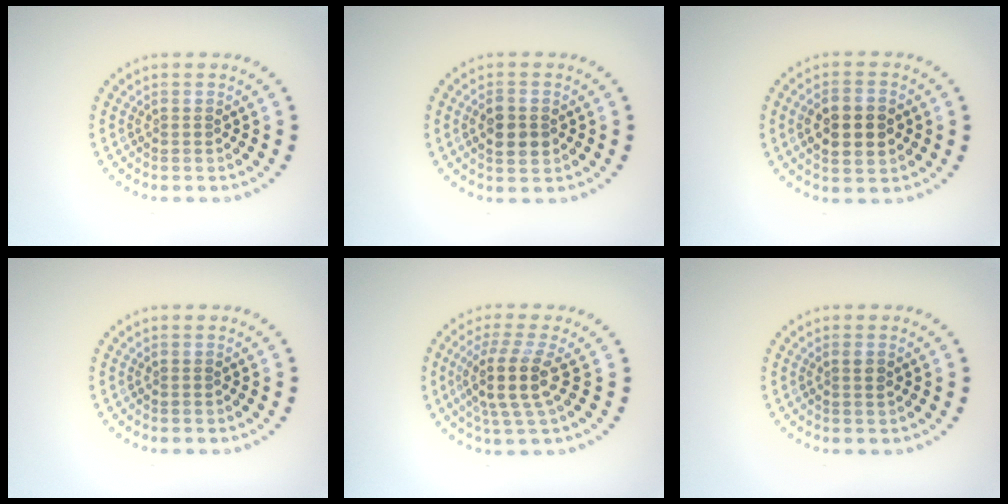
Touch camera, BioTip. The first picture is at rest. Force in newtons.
{"total": 2.6, "press": 2.6, "slide": 0.2}
{"total": 4.6, "press": 4.5, "slide": 0.4}
{"total": 0.0}
{"total": 4.2, "press": 3.2, "slide": 2.7}
{"total": 0.9, "press": 0.8, "slide": 0.5}